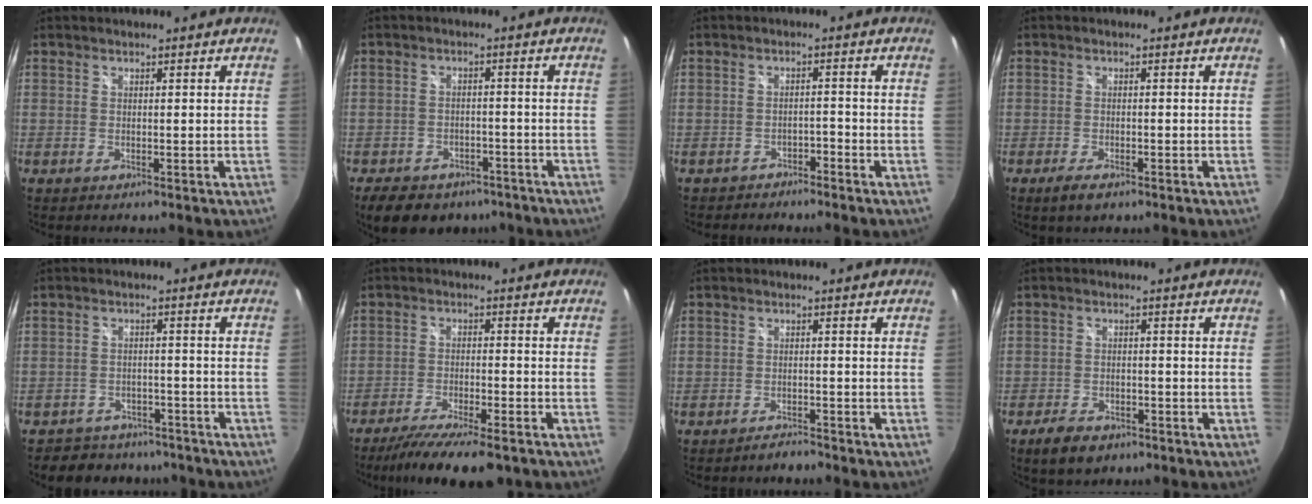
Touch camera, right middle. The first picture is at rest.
{"total": 12.0, "force": [-8.6, 6.9, 4.8], "torque": [-0.112, 0.006, -0.113]}
{"total": 2.7, "force": [-2.5, 0.8, 0.4], "torque": [-0.011, -0.003, -0.039]}
{"total": 3.2, "force": [-2.1, 1.2, 2.1], "torque": [-0.048, -0.007, -0.037]}
{"total": 10.0, "force": [-8.4, 5.1, 2.0], "torque": [-0.052, 0.017, -0.107]}
{"total": 12.9, "force": [-10.3, 2.5, 7.4], "torque": [-0.149, -0.032, -0.164]}
{"total": 2.0, "force": [-1.9, 0.3, 0.3], "torque": [-0.012, 0.000, -0.031]}
{"total": 6.2, "force": [-4.2, 3.2, 3.1], "torque": [-0.079, -0.002, -0.065]}